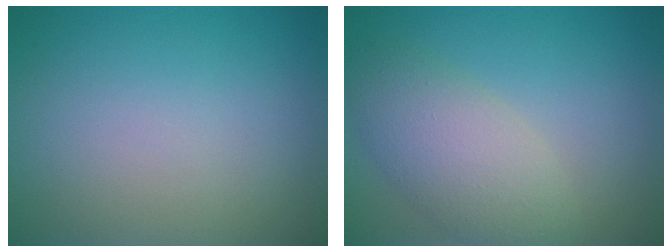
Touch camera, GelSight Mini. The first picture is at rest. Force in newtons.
{"total": 5.1, "press": 5.1, "slide": 0.3}